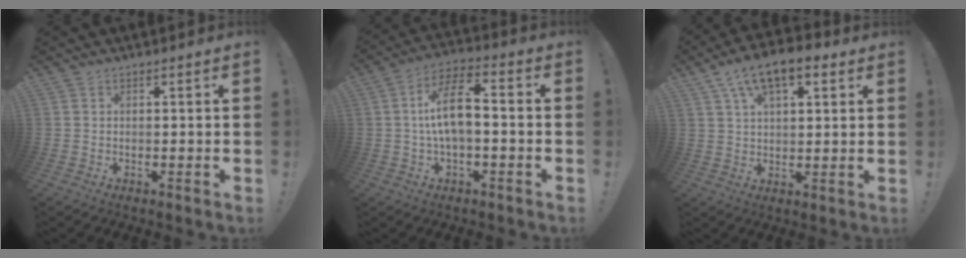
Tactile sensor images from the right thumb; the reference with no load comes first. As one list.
[{"total": 11.7, "force": [-0.2, 4.9, 10.6], "torque": [-0.189, 0.016, -0.002]}, {"total": 11.5, "force": [6.2, 5.2, 8.2], "torque": [-0.140, -0.014, 0.112]}]